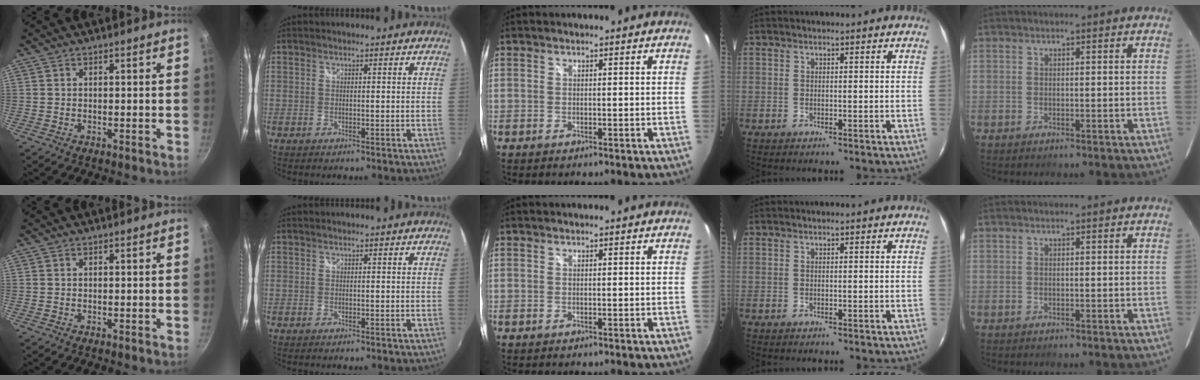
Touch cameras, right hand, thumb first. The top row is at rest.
{}